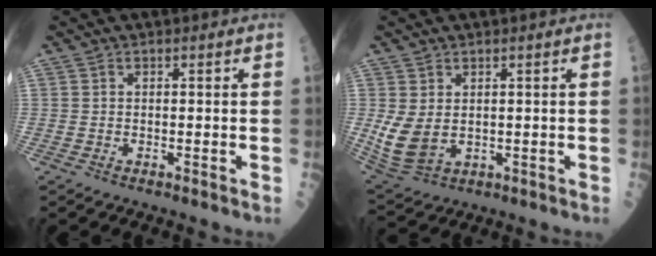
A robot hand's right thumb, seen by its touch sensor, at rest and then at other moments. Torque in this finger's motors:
{"motor_torque": [-0.33, 0.63, 0.07, -0.01, 0.22]}